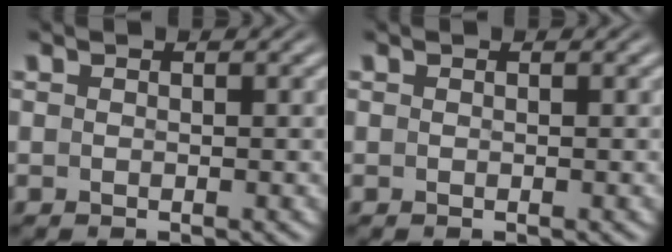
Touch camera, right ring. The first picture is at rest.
{"total": 0.0}